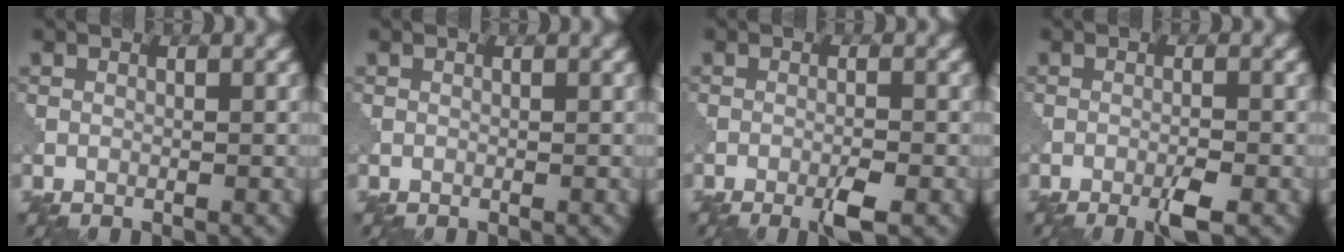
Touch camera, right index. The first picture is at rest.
{"total": 0.0}
{"total": 2.5, "force": [-1.4, 0.2, 2.1], "torque": [-0.036, 0.002, -0.028]}
{"total": 2.6, "force": [-1.5, 0.2, 2.1], "torque": [-0.037, 0.002, -0.030]}